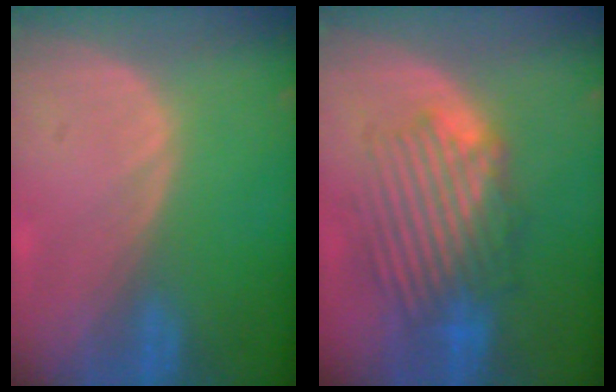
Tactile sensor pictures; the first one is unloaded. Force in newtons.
{"total": 8.4, "press": 8.0, "slide": 2.5}